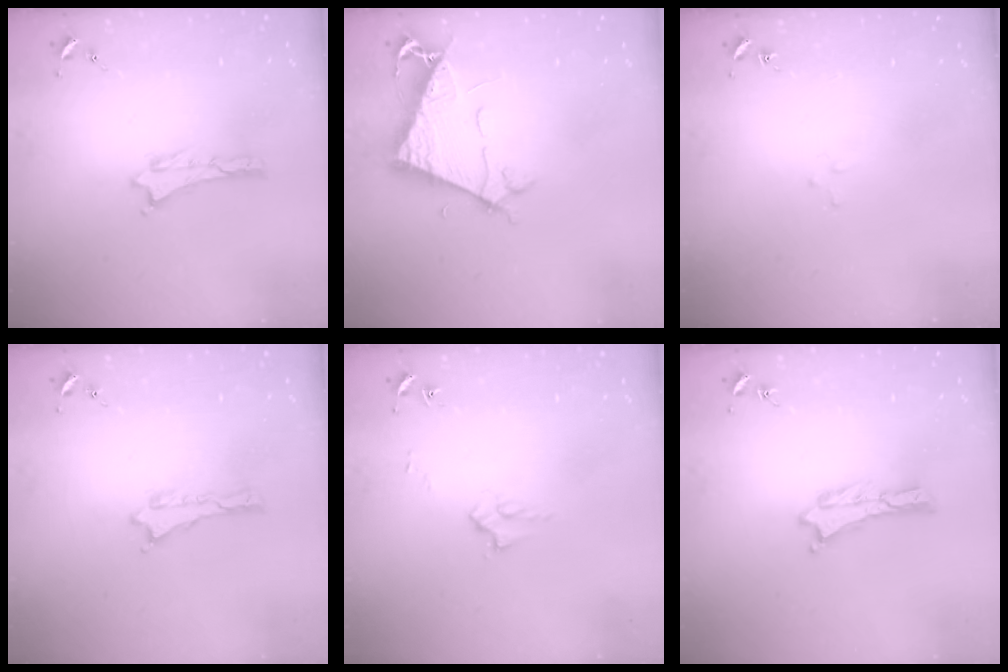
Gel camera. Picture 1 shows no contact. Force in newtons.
{"total": 7.2, "press": 7.2, "slide": 0.9}
{"total": 1.6, "press": 1.6, "slide": 0.1}
{"total": 0.0}
{"total": 2.6, "press": 2.6, "slide": 0.3}
{"total": 0.0}